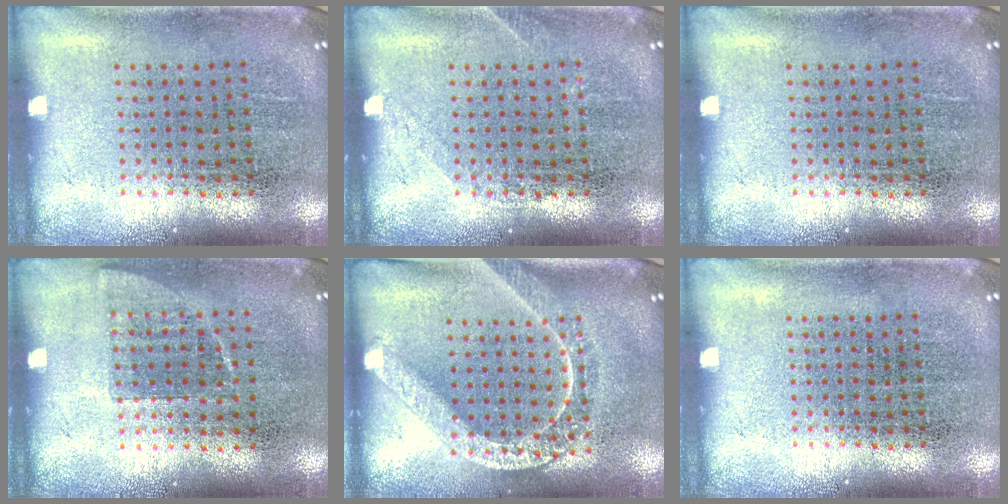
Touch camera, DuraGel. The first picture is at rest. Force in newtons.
{"total": 0.9, "press": 0.9, "slide": 0.2}
{"total": 0.0}
{"total": 0.8, "press": 0.7, "slide": 0.4}
{"total": 1.9, "press": 1.7, "slide": 0.9}
{"total": 0.0}